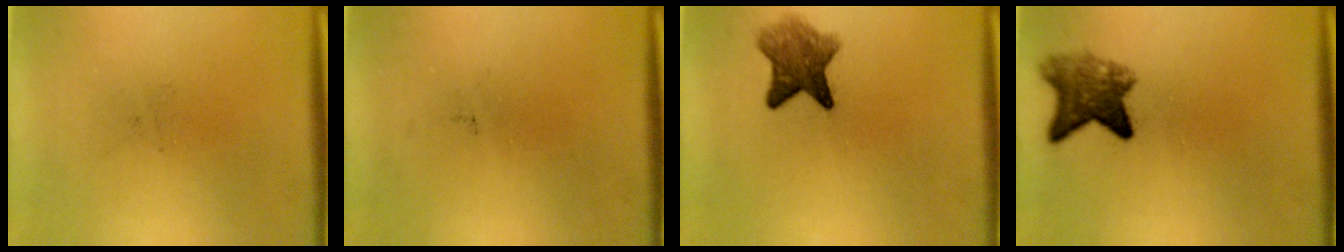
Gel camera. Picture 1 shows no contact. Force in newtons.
{"total": 0.0}
{"total": 5.7}
{"total": 5.5}